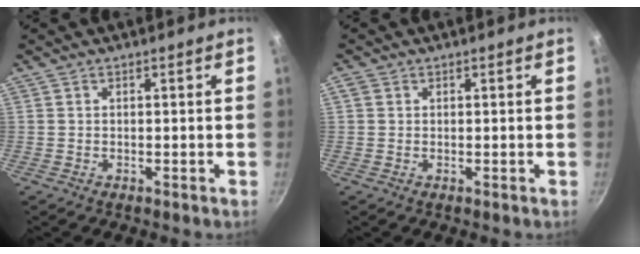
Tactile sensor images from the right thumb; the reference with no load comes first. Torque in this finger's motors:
{"motor_torque": [-0.24, 0.70, 0.67, -0.20, 0.12]}